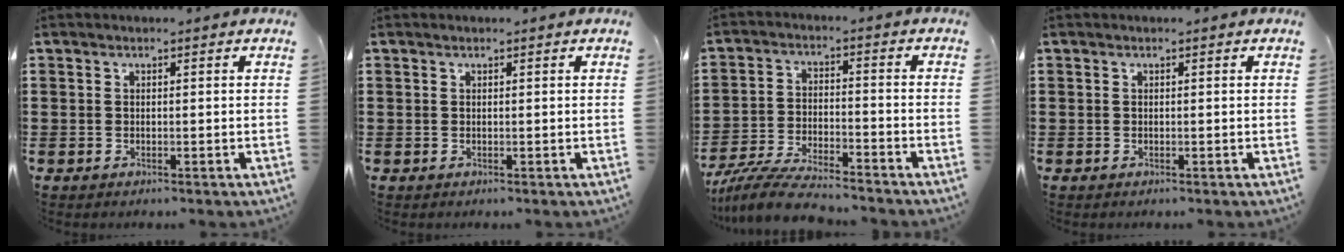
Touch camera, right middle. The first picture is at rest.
{"total": 0.0}
{"total": 7.5, "force": [-7.0, 0.7, 2.6], "torque": [-0.051, 0.010, -0.136]}
{"total": 0.0}